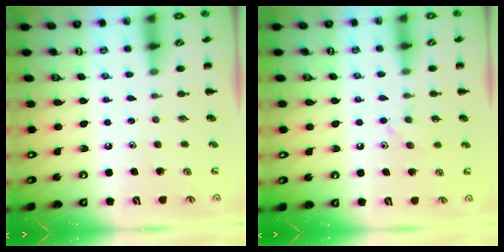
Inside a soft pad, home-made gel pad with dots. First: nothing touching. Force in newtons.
{"total": 6.5, "press": 6.3, "slide": 1.6}